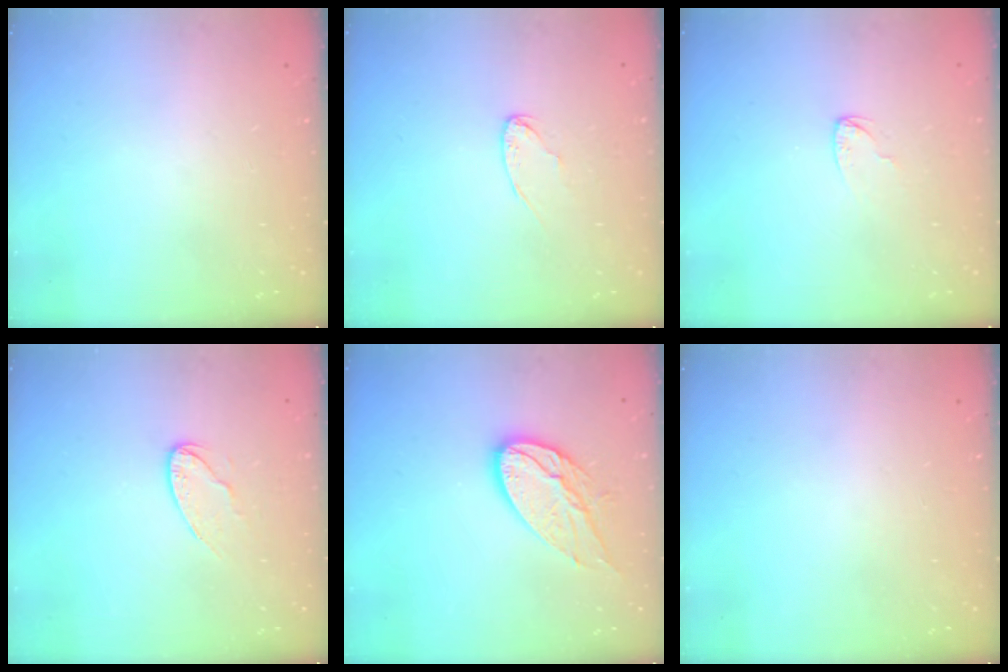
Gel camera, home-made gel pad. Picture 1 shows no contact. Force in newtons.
{"total": 3.9, "press": 3.9, "slide": 0.3}
{"total": 2.6, "press": 2.6, "slide": 0.3}
{"total": 7.8, "press": 7.7, "slide": 0.5}
{"total": 13.1, "press": 13.1, "slide": 0.9}
{"total": 0.0}